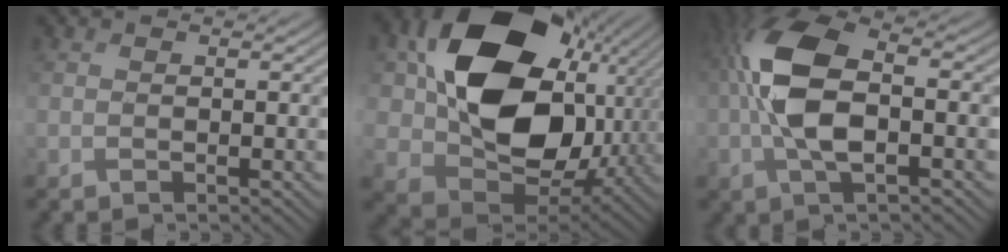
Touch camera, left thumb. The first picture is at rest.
{"total": 19.3, "force": [4.5, 14.6, 11.7], "torque": [-0.237, -0.022, 0.103]}
{"total": 10.8, "force": [-0.5, 5.0, 9.6], "torque": [-0.200, 0.015, -0.017]}